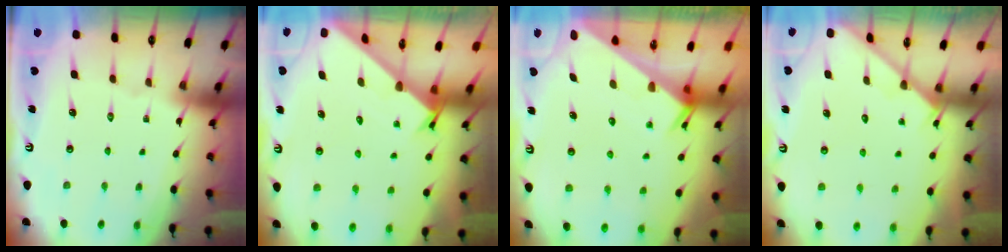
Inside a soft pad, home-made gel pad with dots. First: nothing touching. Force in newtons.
{"total": 1.8, "press": 1.8, "slide": 0.1}
{"total": 2.5, "press": 2.5, "slide": 0.1}
{"total": 2.9, "press": 2.9, "slide": 0.3}